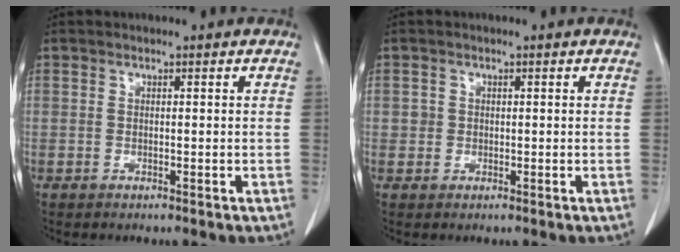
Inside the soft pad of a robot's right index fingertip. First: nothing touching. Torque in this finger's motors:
{"motor_torque": [-0.05, 0.03, 0.02, 0.00]}